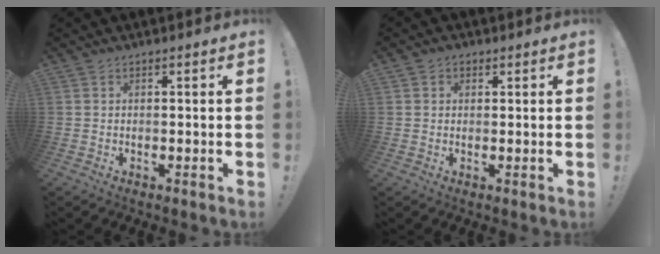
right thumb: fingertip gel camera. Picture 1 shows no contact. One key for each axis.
{"total": 1.7, "fx": 0.7, "fy": 1.5, "fz": 0.5, "tx": 0.004, "ty": -0.006, "tz": 0.011}